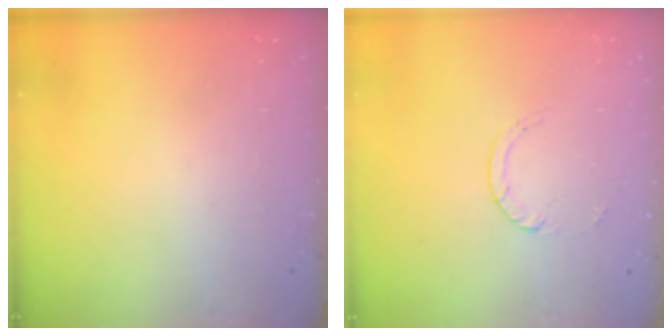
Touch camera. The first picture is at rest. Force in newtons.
{"total": 2.5, "press": 2.4, "slide": 0.2}